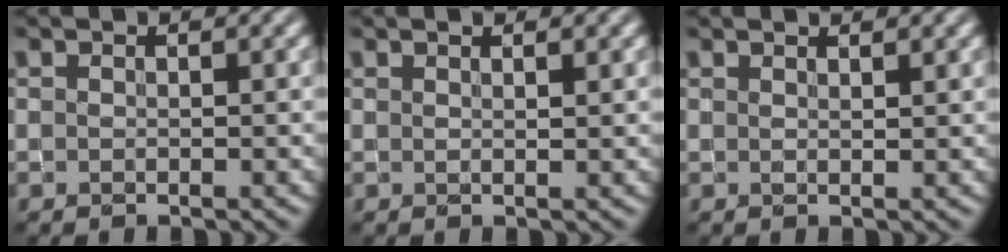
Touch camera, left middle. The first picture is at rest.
{"total": 1.5, "force": [0.9, 0.4, 1.1], "torque": [-0.011, -0.001, 0.008]}
{"total": 1.5, "force": [1.2, 0.4, 0.8], "torque": [-0.007, -0.003, 0.011]}